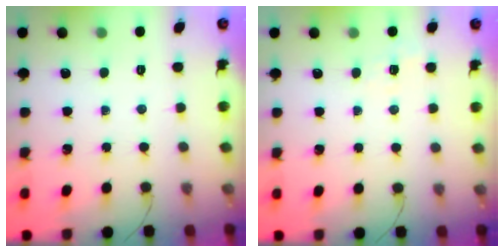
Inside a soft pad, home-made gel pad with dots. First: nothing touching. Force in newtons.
{"total": 2.6, "press": 2.1, "slide": 1.6}